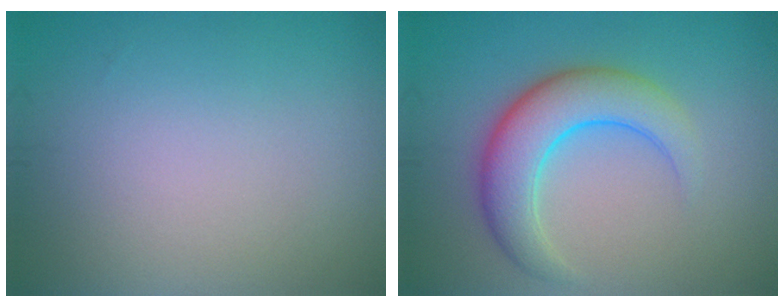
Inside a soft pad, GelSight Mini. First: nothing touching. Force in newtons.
{"total": 5.7, "press": 5.7, "slide": 0.1}